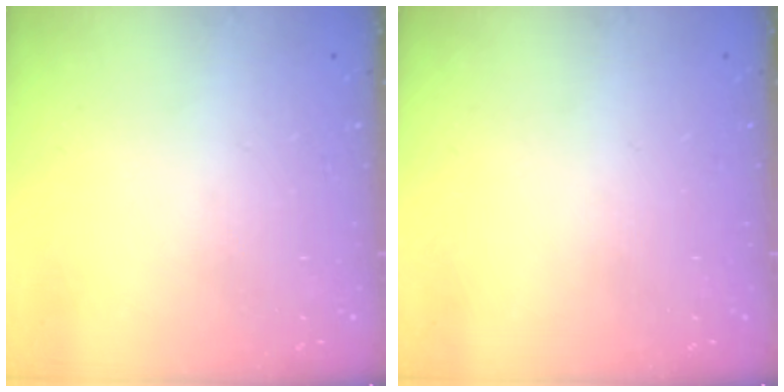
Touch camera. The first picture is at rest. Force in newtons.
{"total": 0.0}